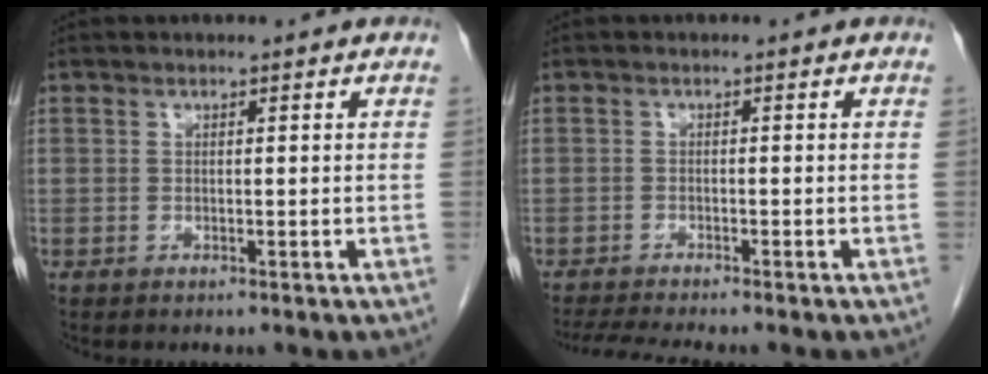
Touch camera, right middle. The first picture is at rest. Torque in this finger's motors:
{"motor_torque": [0.04, -0.03, 0.01, 0.00]}